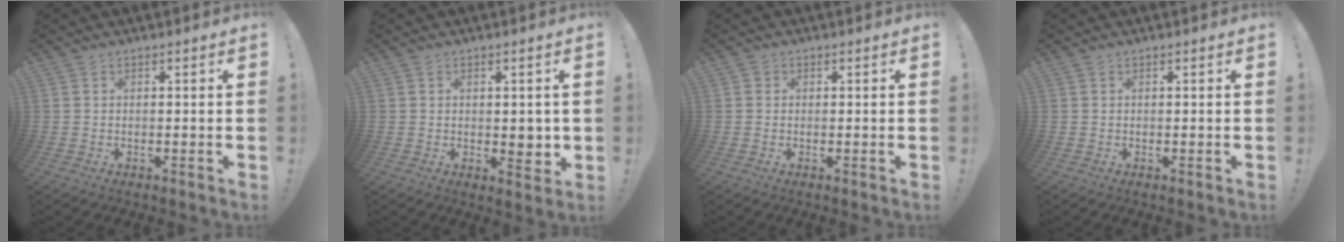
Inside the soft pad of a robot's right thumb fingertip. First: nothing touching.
{"total": 3.7, "force": [0.6, 2.5, 2.6], "torque": [-0.025, -0.003, 0.009]}
{"total": 0.8, "force": [0.2, 0.8, 0.2], "torque": [-0.007, 0.003, 0.005]}
{"total": 0.0}